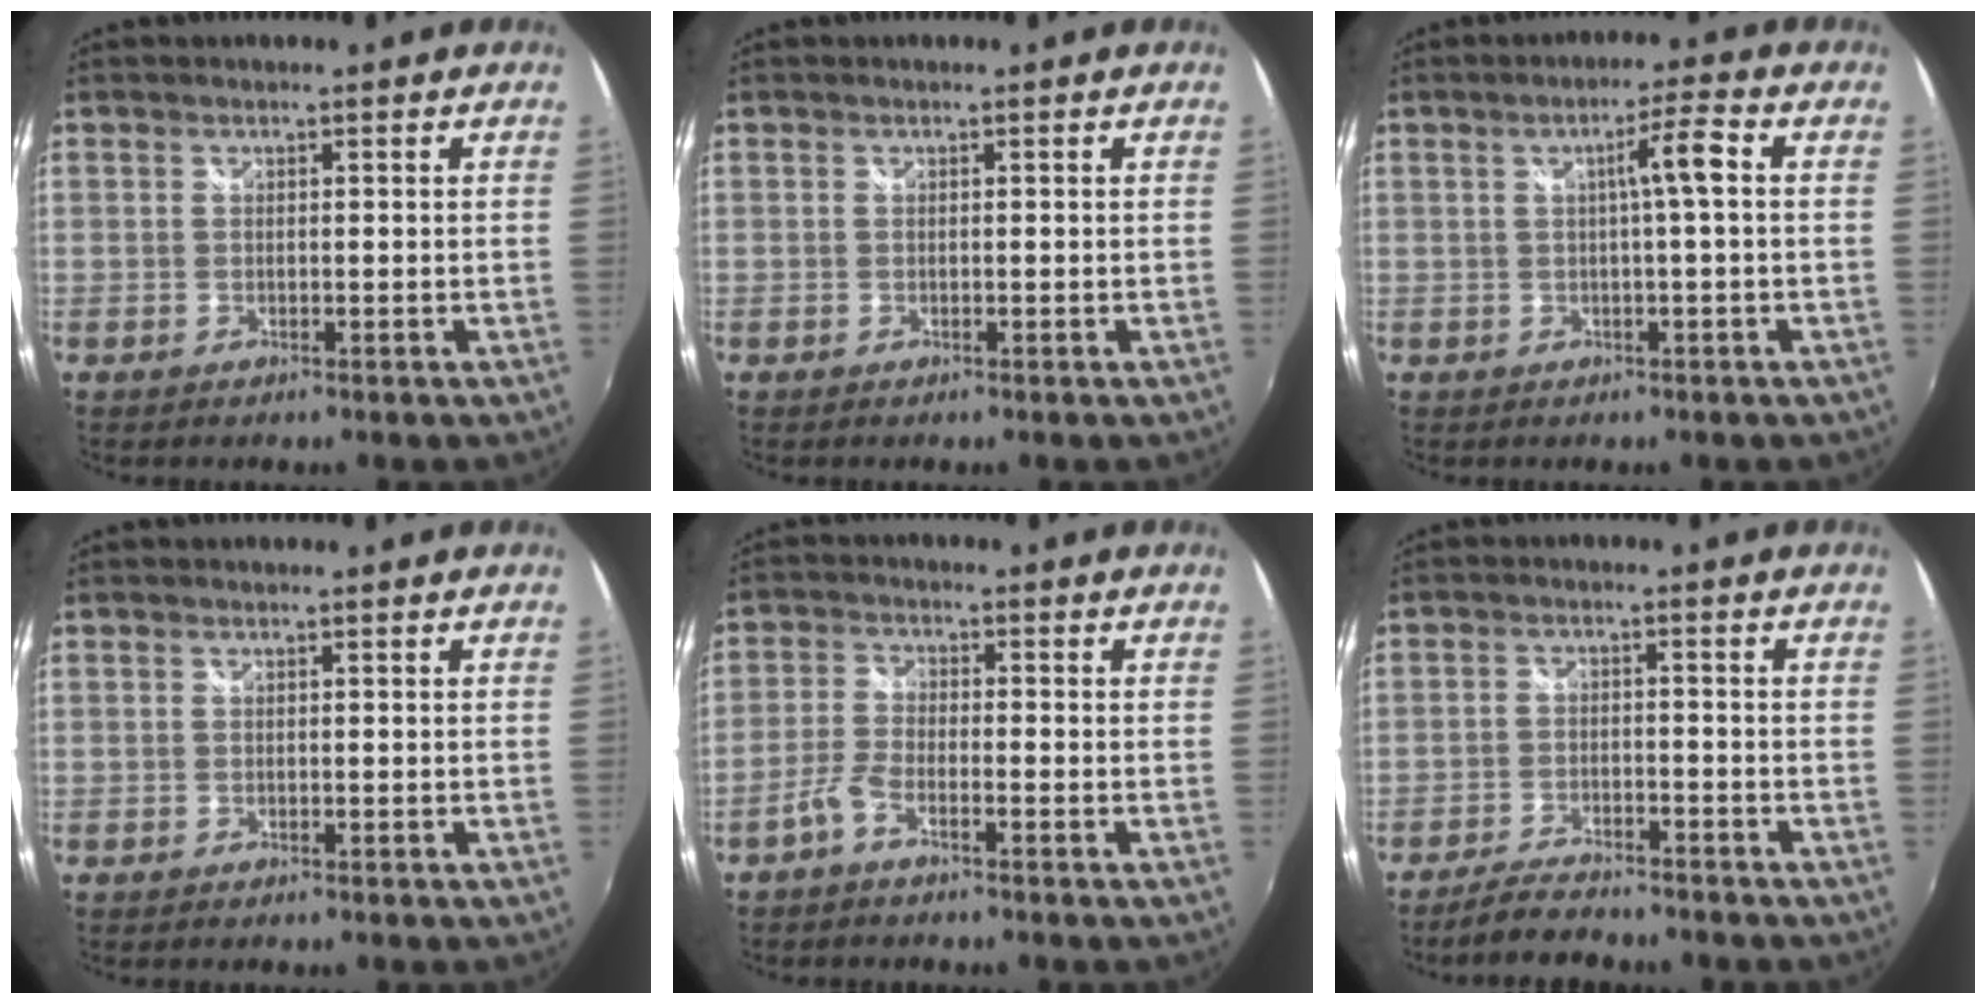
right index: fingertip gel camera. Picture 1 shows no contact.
{"total": 0.0}
{"total": 4.6, "force": [0.4, -0.4, 4.5], "torque": [-0.078, 0.009, 0.010]}
{"total": 0.0}
{"total": 3.5, "force": [-2.4, 0.9, 2.4], "torque": [-0.068, 0.007, -0.052]}
{"total": 7.6, "force": [-6.8, 1.7, 3.0], "torque": [-0.082, -0.011, -0.113]}